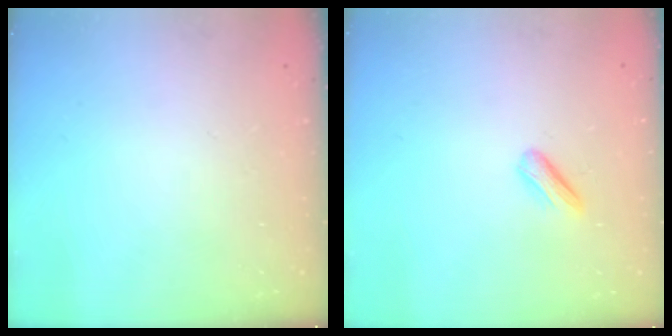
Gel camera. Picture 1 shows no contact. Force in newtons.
{"total": 4.1, "press": 3.9, "slide": 1.2}